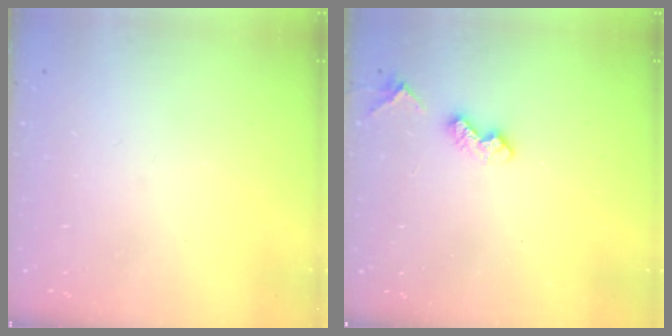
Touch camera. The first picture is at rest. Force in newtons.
{"total": 5.2, "press": 5.2, "slide": 0.8}